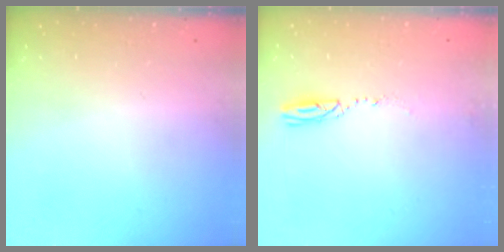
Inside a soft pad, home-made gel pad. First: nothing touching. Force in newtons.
{"total": 3.5, "press": 3.4, "slide": 0.7}